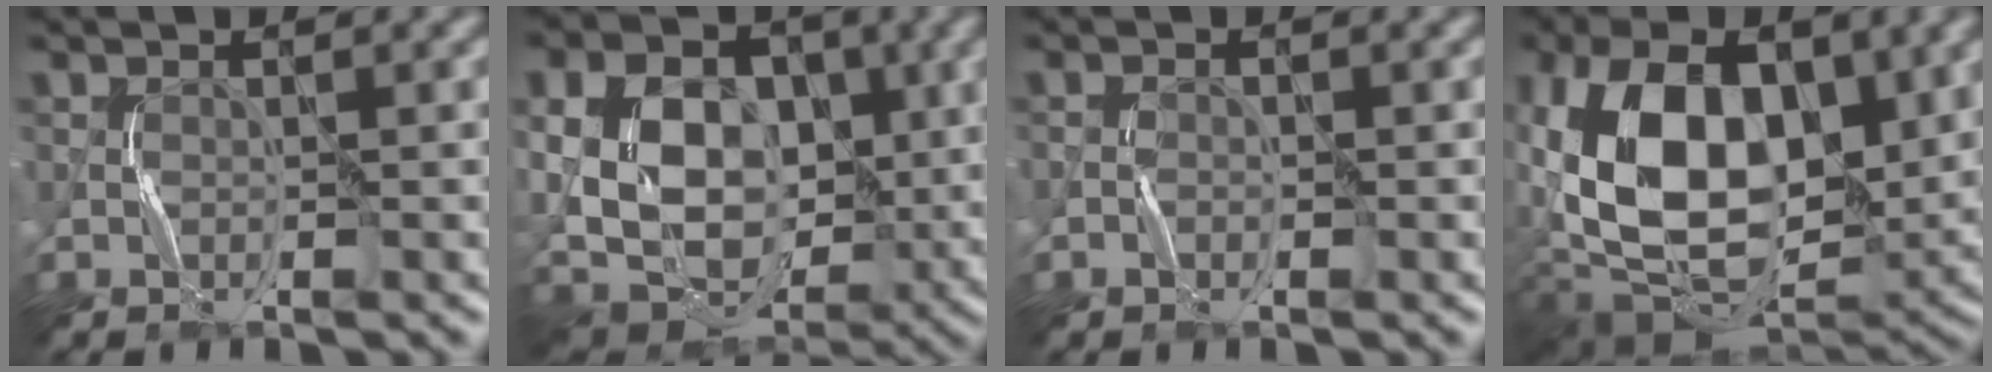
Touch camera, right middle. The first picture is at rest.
{"total": 12.7, "force": [1.1, 9.2, 8.6], "torque": [-0.175, 0.000, 0.020]}
{"total": 0.6, "force": [-0.3, 0.4, 0.3], "torque": [-0.005, 0.003, -0.008]}
{"total": 15.5, "force": [2.0, 9.6, 12.1], "torque": [-0.235, -0.003, 0.033]}